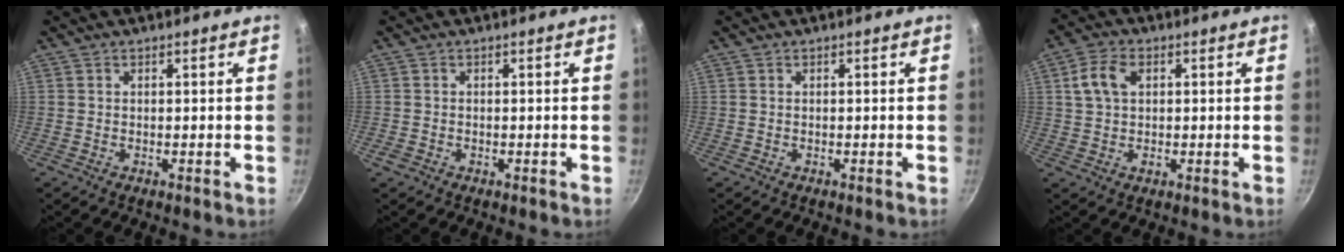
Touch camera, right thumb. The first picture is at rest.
{"total": 1.0, "force": [-0.4, 0.8, 0.4], "torque": [-0.006, 0.001, -0.008]}
{"total": 0.0}
{"total": 6.5, "force": [1.8, 4.4, 4.4], "torque": [-0.080, 0.005, 0.033]}